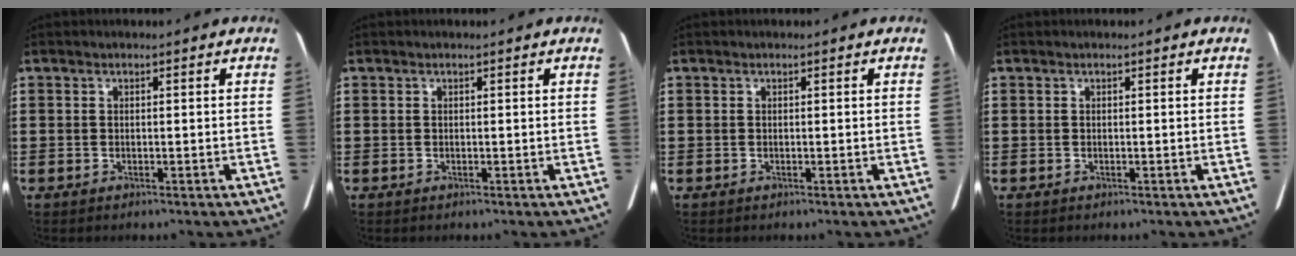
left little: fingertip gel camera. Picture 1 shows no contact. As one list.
[{"total": 0.0}, {"total": 0.0}, {"total": 0.0}]